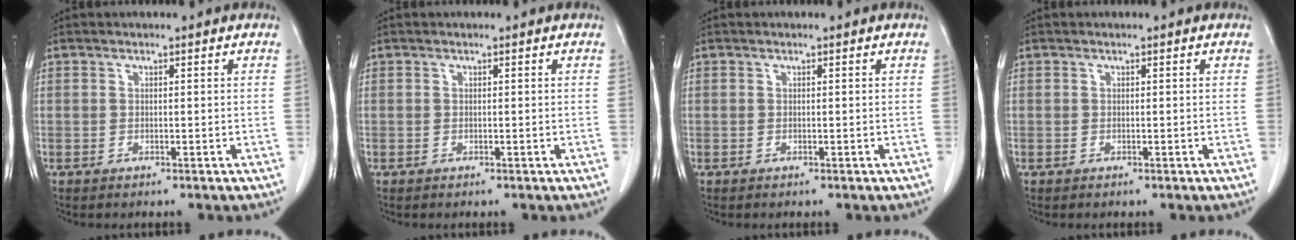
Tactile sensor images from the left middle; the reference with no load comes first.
{"total": 0.0}
{"total": 0.0}
{"total": 0.0}